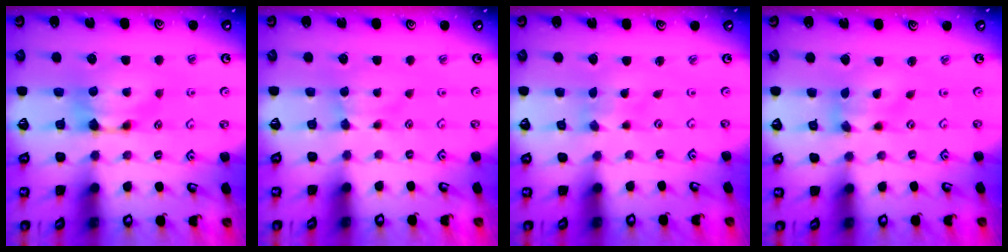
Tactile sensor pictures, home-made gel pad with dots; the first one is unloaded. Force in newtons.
{"total": 1.8, "press": 1.8, "slide": 0.4}
{"total": 4.6, "press": 4.5, "slide": 0.8}
{"total": 2.0, "press": 1.3, "slide": 1.5}